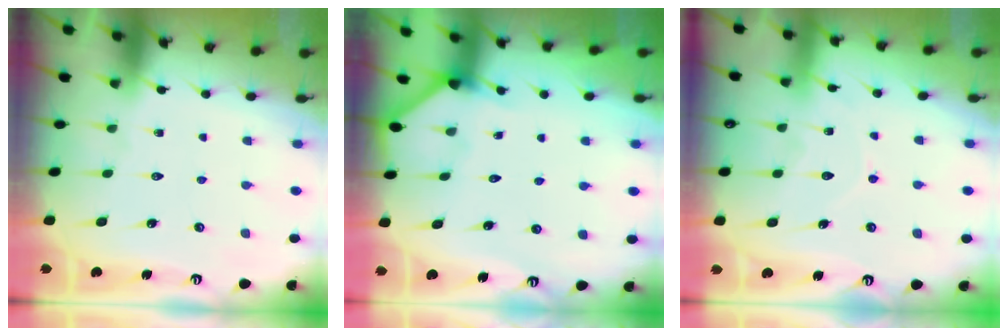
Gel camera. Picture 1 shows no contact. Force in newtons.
{"total": 1.8, "press": 1.8, "slide": 0.1}
{"total": 7.7, "press": 7.6, "slide": 0.7}